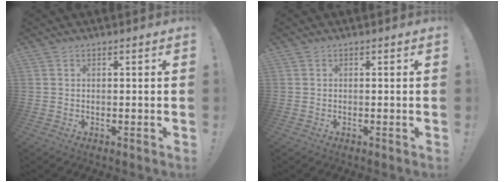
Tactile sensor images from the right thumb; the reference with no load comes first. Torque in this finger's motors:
{"motor_torque": [0.01, -0.21, -0.18, -0.12, -0.03]}